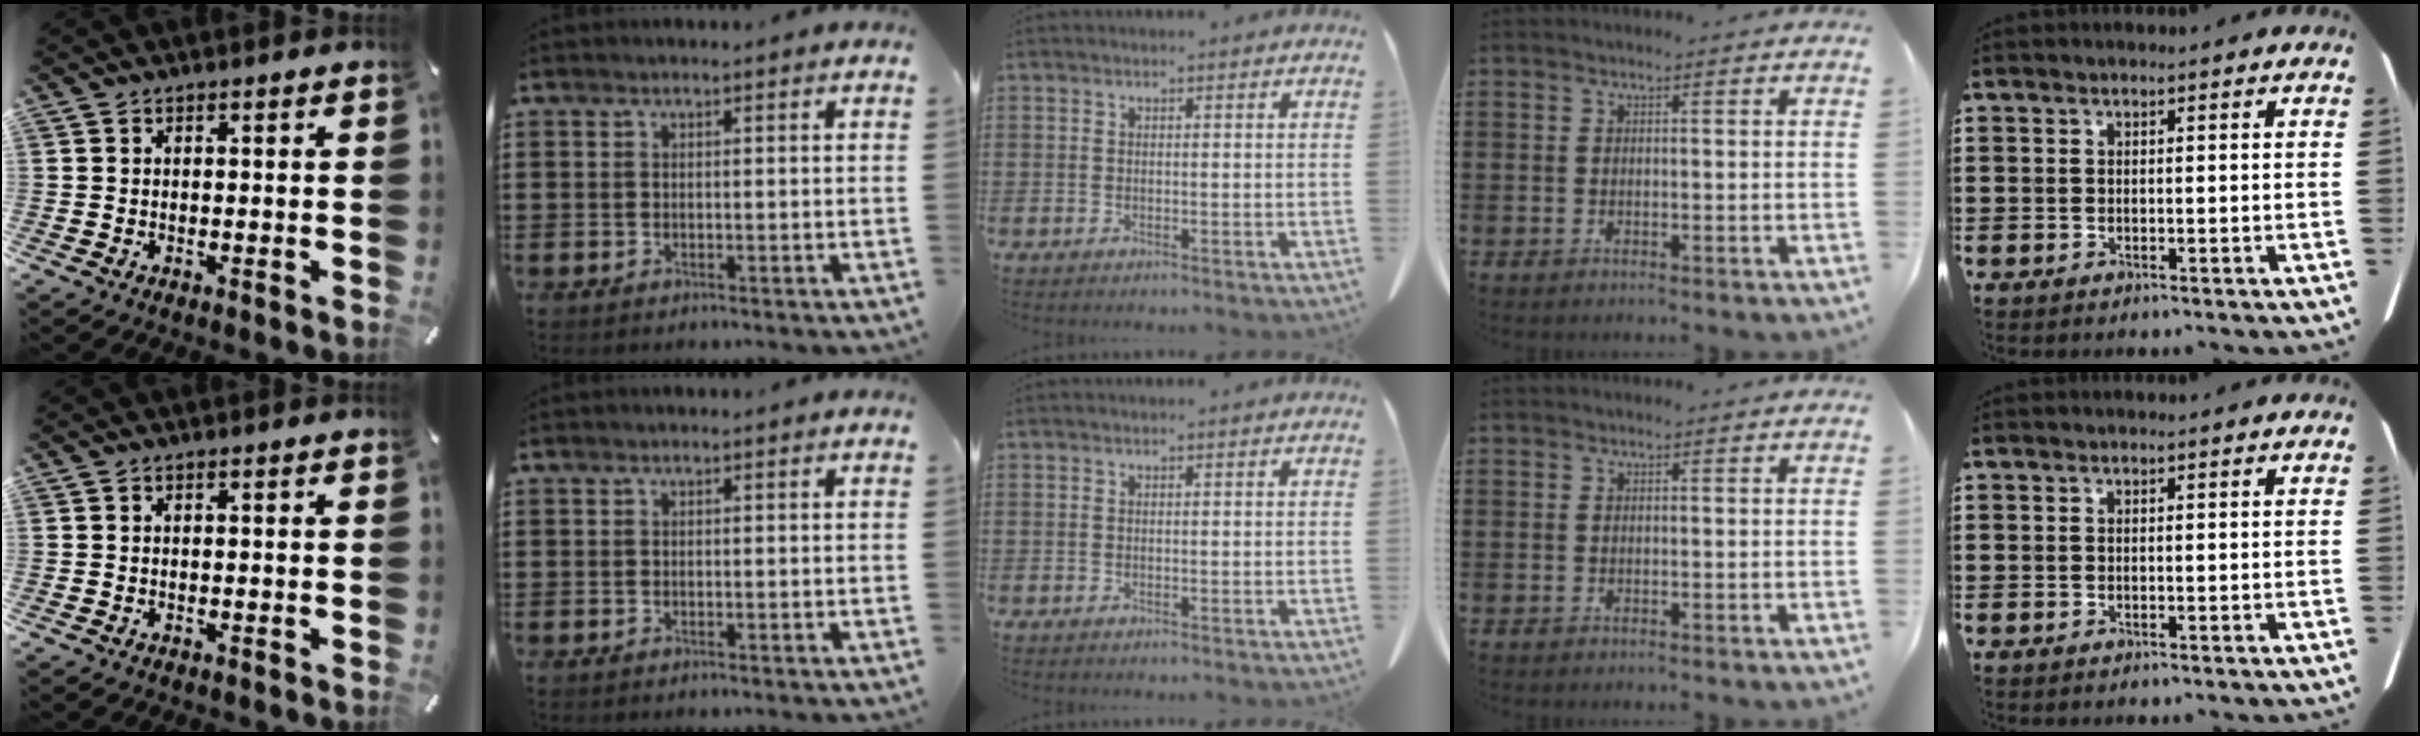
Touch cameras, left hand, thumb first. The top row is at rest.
{}